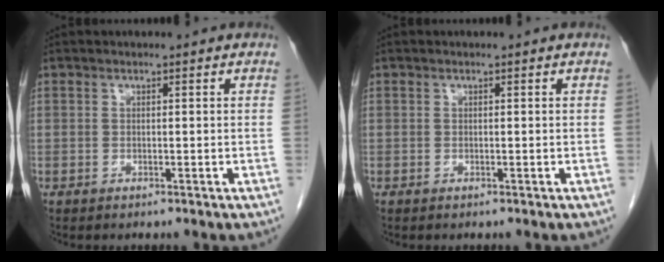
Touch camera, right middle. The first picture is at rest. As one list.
[{"total": 0.0}]